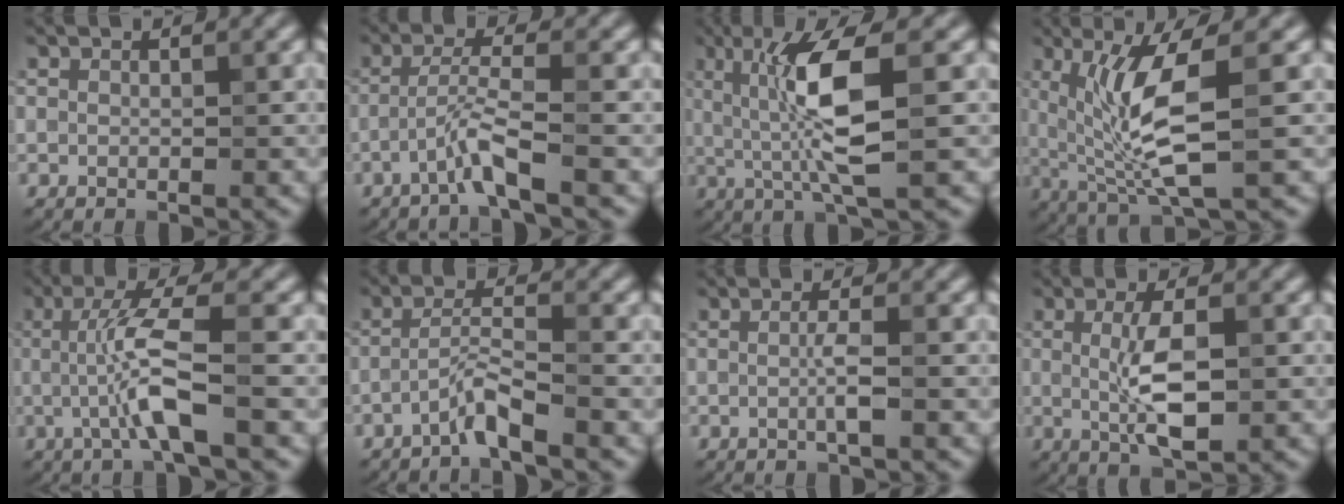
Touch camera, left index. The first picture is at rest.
{"total": 3.0, "force": [-1.7, -0.1, 2.5], "torque": [-0.052, 0.011, -0.043]}
{"total": 6.9, "force": [0.8, 1.2, 6.7], "torque": [-0.134, -0.003, 0.017]}
{"total": 7.1, "force": [1.0, 1.6, 6.9], "torque": [-0.136, -0.011, 0.024]}
{"total": 4.8, "force": [-0.8, 0.5, 4.7], "torque": [-0.100, 0.005, -0.017]}
{"total": 2.5, "force": [-1.8, -0.1, 1.7], "torque": [-0.037, 0.012, -0.044]}
{"total": 1.6, "force": [-0.2, 0.1, 1.6], "torque": [-0.032, -0.003, -0.005]}
{"total": 4.9, "force": [0.0, 1.3, 4.7], "torque": [-0.095, -0.002, 0.003]}